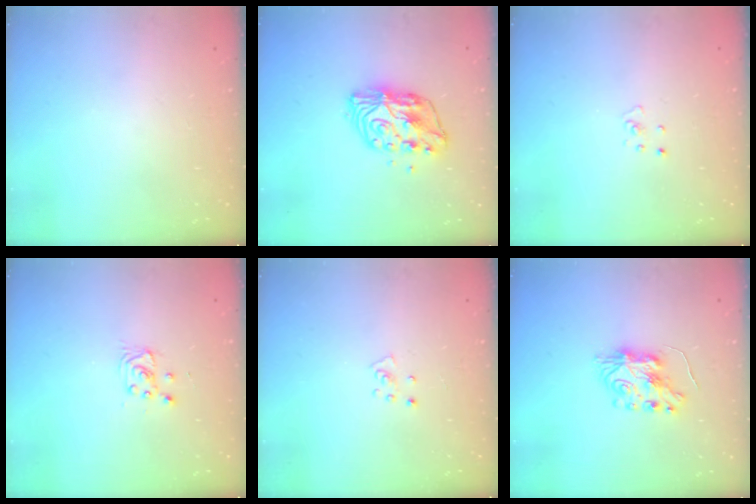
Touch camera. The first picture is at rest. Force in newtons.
{"total": 9.8, "press": 9.8, "slide": 0.7}
{"total": 2.3, "press": 2.3, "slide": 0.2}
{"total": 2.9, "press": 2.9, "slide": 0.4}
{"total": 3.5, "press": 3.5, "slide": 0.3}
{"total": 8.7, "press": 8.6, "slide": 0.9}